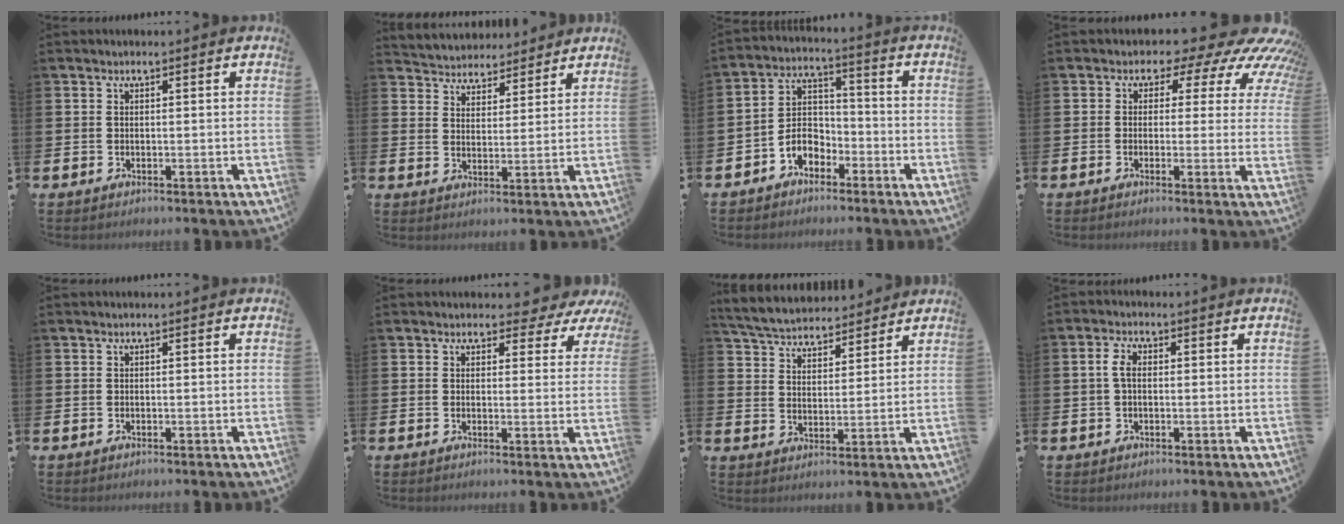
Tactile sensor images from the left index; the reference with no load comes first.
{"total": 4.4, "force": [4.1, 1.2, -0.7], "torque": [-0.014, -0.025, 0.074]}
{"total": 5.0, "force": [-3.1, 3.3, 1.9], "torque": [-0.052, 0.006, -0.064]}
{"total": 4.9, "force": [3.5, 3.0, 1.6], "torque": [-0.037, -0.045, 0.044]}
{"total": 0.0}
{"total": 2.7, "force": [2.2, 1.4, 0.5], "torque": [-0.003, -0.017, 0.032]}
{"total": 5.5, "force": [5.3, 1.2, 0.3], "torque": [-0.034, -0.030, 0.094]}
{"total": 2.8, "force": [0.3, 1.8, 2.2], "torque": [-0.045, 0.010, 0.002]}